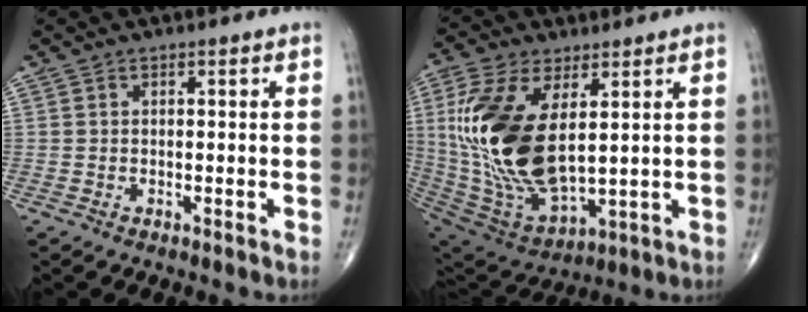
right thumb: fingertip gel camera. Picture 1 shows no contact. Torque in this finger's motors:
{"motor_torque": [1.51, 3.50, 1.85, 0.17, 0.81]}